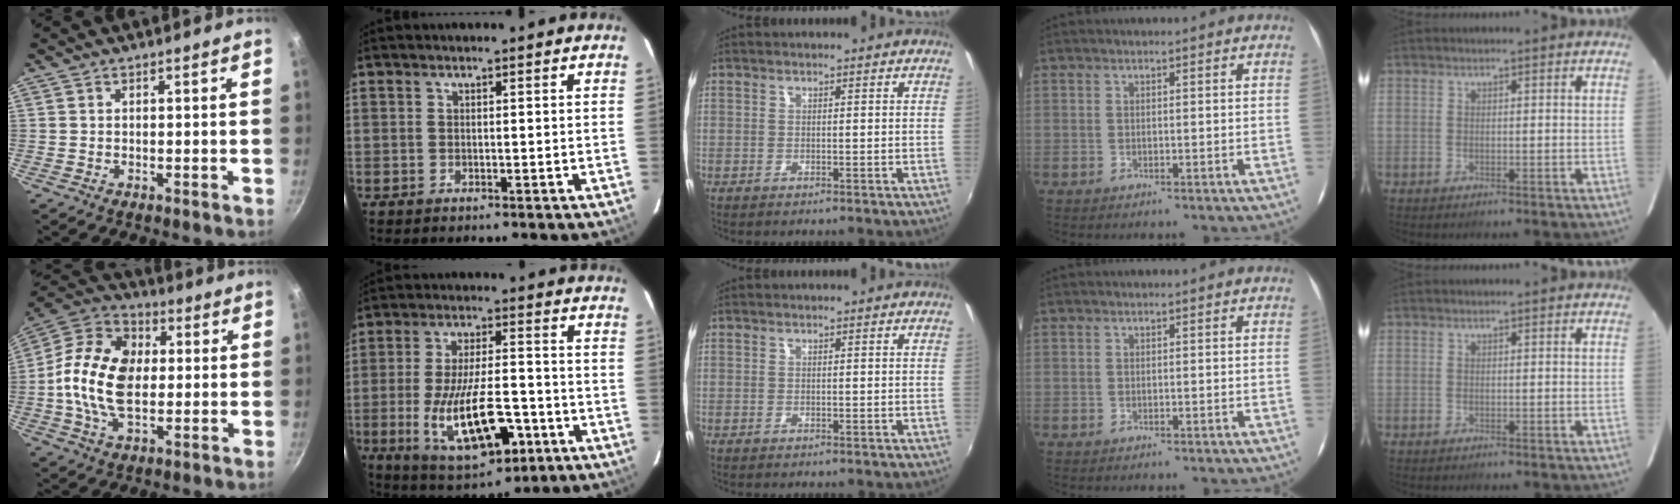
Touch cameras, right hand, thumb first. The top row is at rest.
{"thumb": {"total": 17.4, "force": [0.2, 11.4, 13.2], "torque": [-0.224, 0.021, -0.017]}, "index": {"total": 17.4, "force": [-6.2, 6.8, 14.8], "torque": [-0.291, -0.020, -0.082]}}